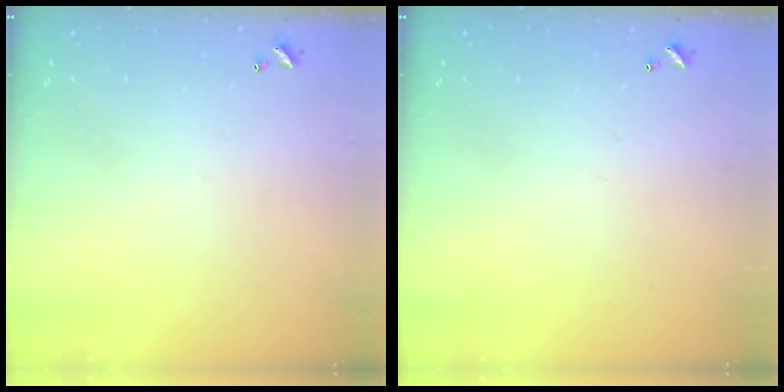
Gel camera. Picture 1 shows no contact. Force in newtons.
{"total": 0.0}